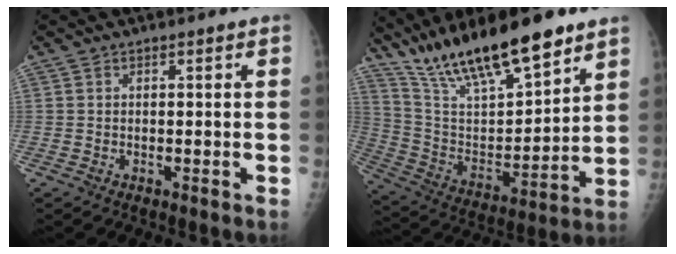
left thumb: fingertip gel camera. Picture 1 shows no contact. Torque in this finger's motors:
{"motor_torque": [0.35, 0.22, 1.44, -1.34, 0.40]}